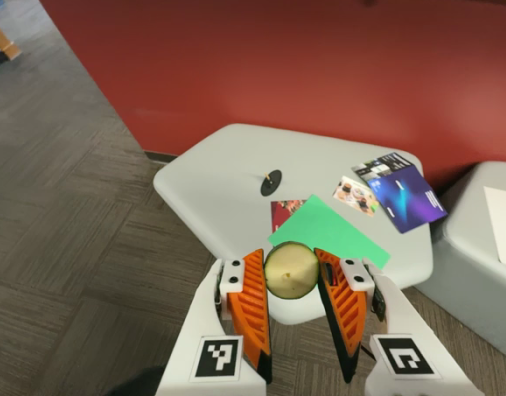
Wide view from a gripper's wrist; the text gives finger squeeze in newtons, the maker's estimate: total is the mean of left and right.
{"total": 7.7, "left": 7.5, "right": 7.8}